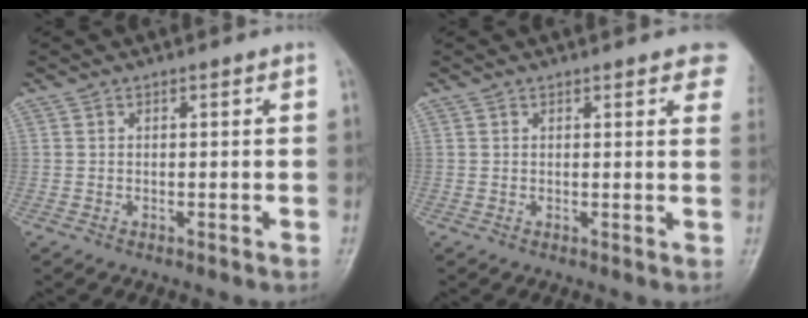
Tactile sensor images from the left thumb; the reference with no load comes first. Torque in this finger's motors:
{"motor_torque": [3.86, 1.15, 1.79, -0.99, 0.03]}